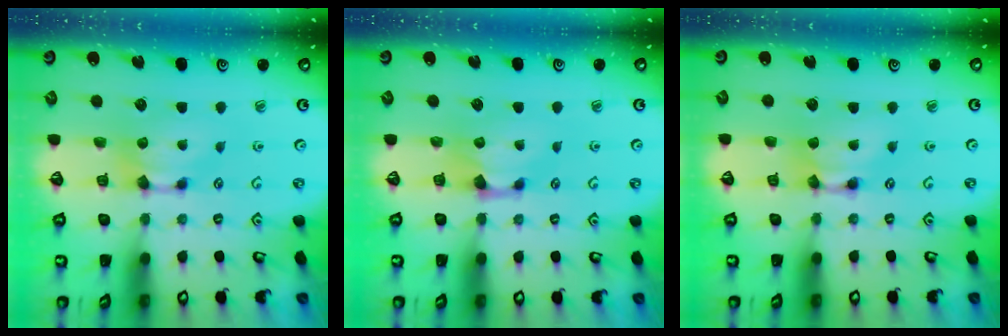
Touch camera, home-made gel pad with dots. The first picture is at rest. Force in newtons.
{"total": 0.6, "press": 0.1, "slide": 0.6}
{"total": 1.9, "press": 1.9, "slide": 0.2}